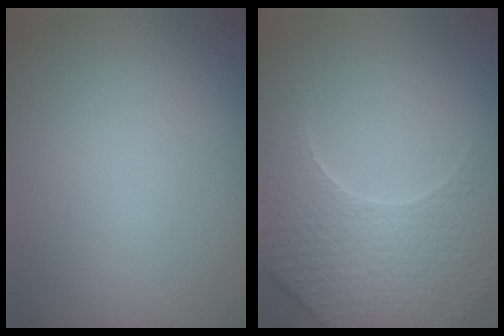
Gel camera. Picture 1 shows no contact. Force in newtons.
{"total": 5.2, "press": 4.7, "slide": 2.2}